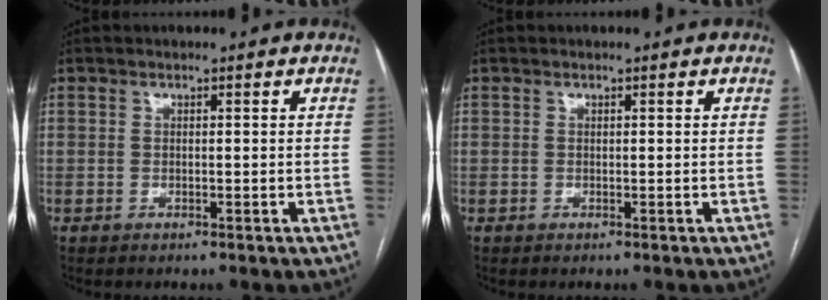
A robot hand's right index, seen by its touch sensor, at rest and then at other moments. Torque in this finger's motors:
{"motor_torque": [-0.22, 0.11, -0.02, 0.00]}